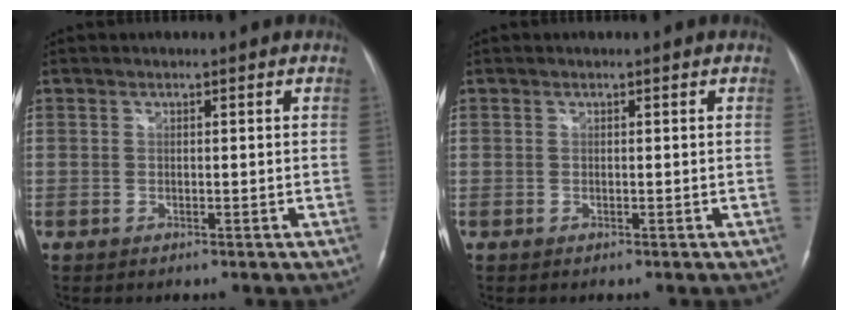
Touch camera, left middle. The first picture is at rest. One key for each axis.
{"total": 0.0}